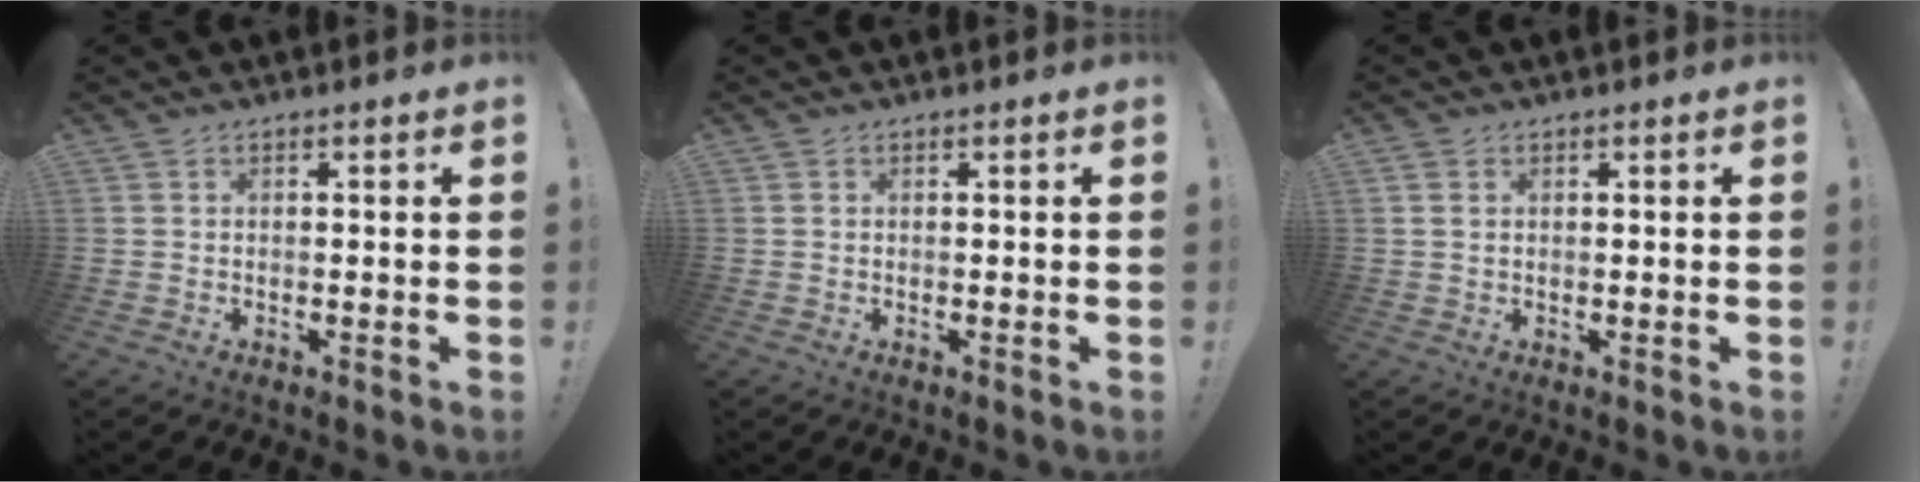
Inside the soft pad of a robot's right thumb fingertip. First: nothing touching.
{"total": 0.0}
{"total": 1.4, "force": [0.7, 1.0, 0.7], "torque": [-0.017, 0.004, 0.013]}